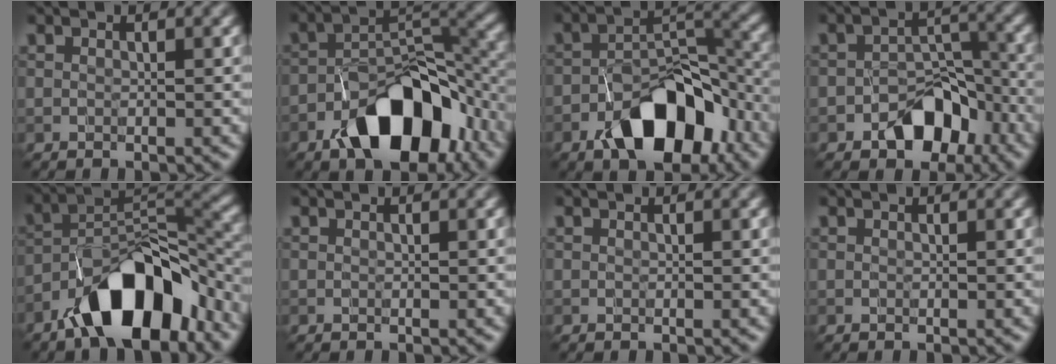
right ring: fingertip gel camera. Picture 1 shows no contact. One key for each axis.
{"total": 10.3, "fx": -5.8, "fy": 5.2, "fz": 6.7, "tx": -0.099, "ty": 0.004, "tz": -0.094}
{"total": 9.1, "fx": -5.2, "fy": 4.6, "fz": 6.0, "tx": -0.087, "ty": 0.009, "tz": -0.084}
{"total": 5.5, "fx": -3.2, "fy": 3.4, "fz": 2.9, "tx": -0.024, "ty": 0.005, "tz": -0.052}
{"total": 10.6, "fx": -6.5, "fy": 4.4, "fz": 7.2, "tx": -0.110, "ty": 0.011, "tz": -0.115}
{"total": 0.0}
{"total": 0.0}
{"total": 0.0}